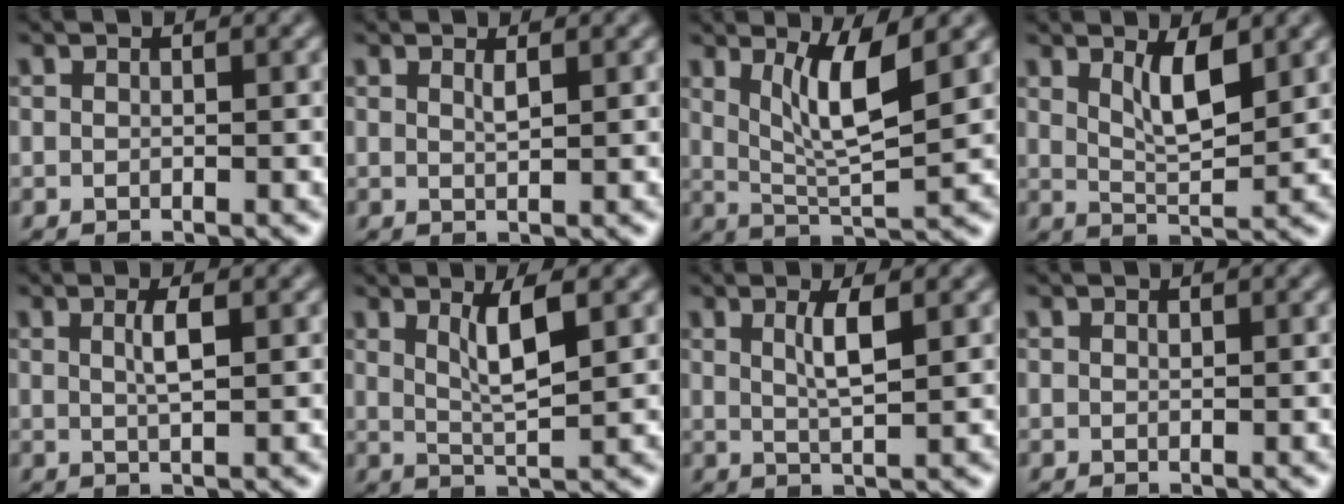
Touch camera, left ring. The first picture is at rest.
{"total": 0.8, "force": [0.6, 0.1, 0.6], "torque": [-0.012, -0.002, 0.010]}
{"total": 5.2, "force": [2.0, 1.1, 4.6], "torque": [-0.088, -0.011, 0.043]}
{"total": 3.6, "force": [1.7, 1.1, 3.0], "torque": [-0.055, -0.007, 0.033]}
{"total": 1.9, "force": [0.6, 0.4, 1.8], "torque": [-0.033, 0.002, 0.007]}
{"total": 3.5, "force": [1.4, 0.7, 3.1], "torque": [-0.055, -0.005, 0.028]}
{"total": 2.7, "force": [1.0, 0.6, 2.5], "torque": [-0.044, -0.003, 0.017]}
{"total": 0.0}